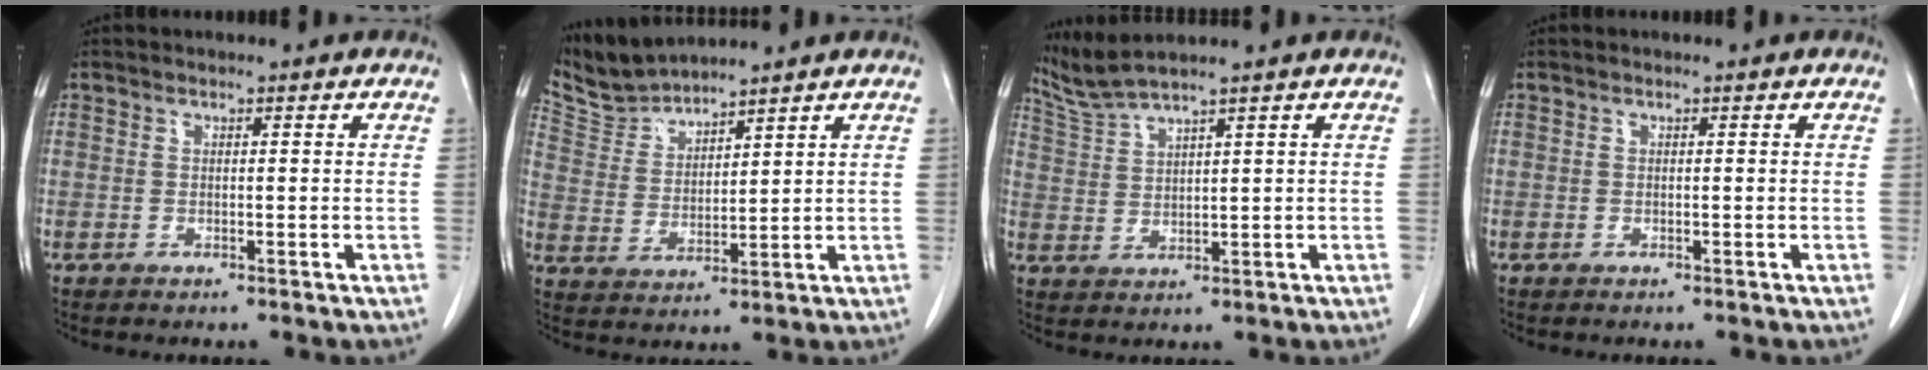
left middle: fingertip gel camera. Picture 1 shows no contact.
{"total": 6.0, "force": [6.0, 0.1, -0.4], "torque": [-0.006, 0.006, 0.135]}
{"total": 4.3, "force": [3.9, -1.5, 1.0], "torque": [-0.037, -0.006, 0.094]}
{"total": 0.0}